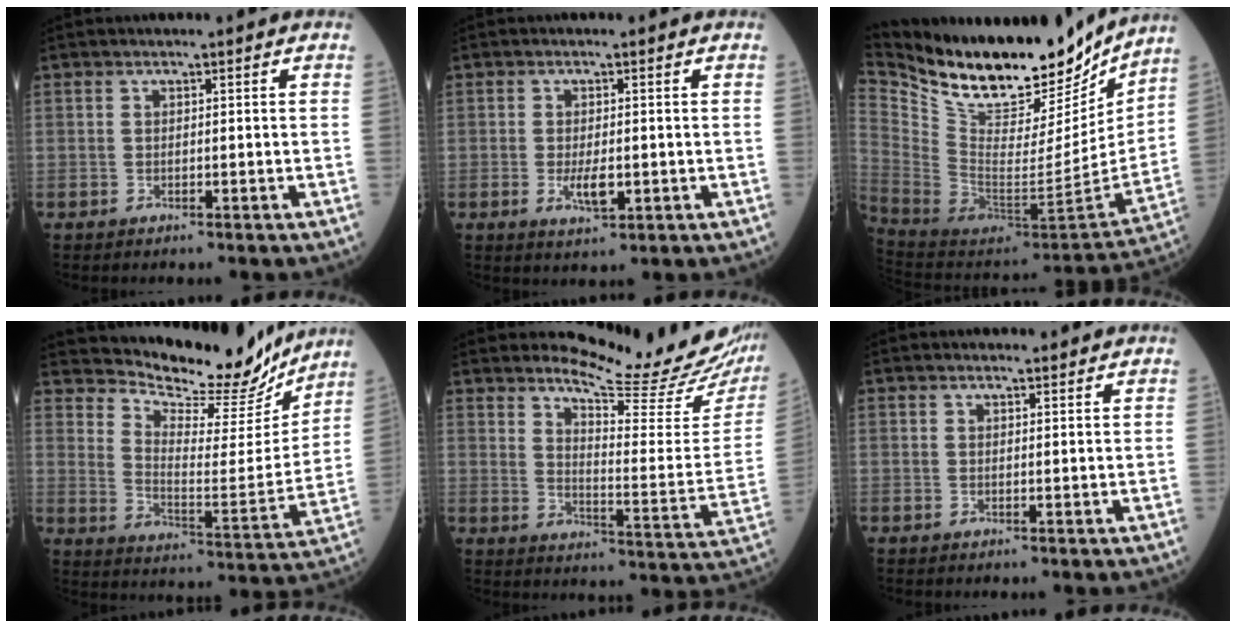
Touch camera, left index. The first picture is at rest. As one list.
[{"total": 3.4, "force": [-0.7, 1.3, 3.1], "torque": [-0.064, -0.005, -0.008]}, {"total": 25.9, "force": [21.2, 8.4, 12.3], "torque": [-0.235, -0.028, 0.347]}, {"total": 16.0, "force": [15.4, 2.9, 3.3], "torque": [-0.065, -0.045, 0.219]}, {"total": 17.4, "force": [16.2, 0.8, 6.3], "torque": [-0.094, -0.109, 0.198]}, {"total": 1.6, "force": [1.6, 0.3, 0.0], "torque": [-0.009, 0.000, 0.022]}]